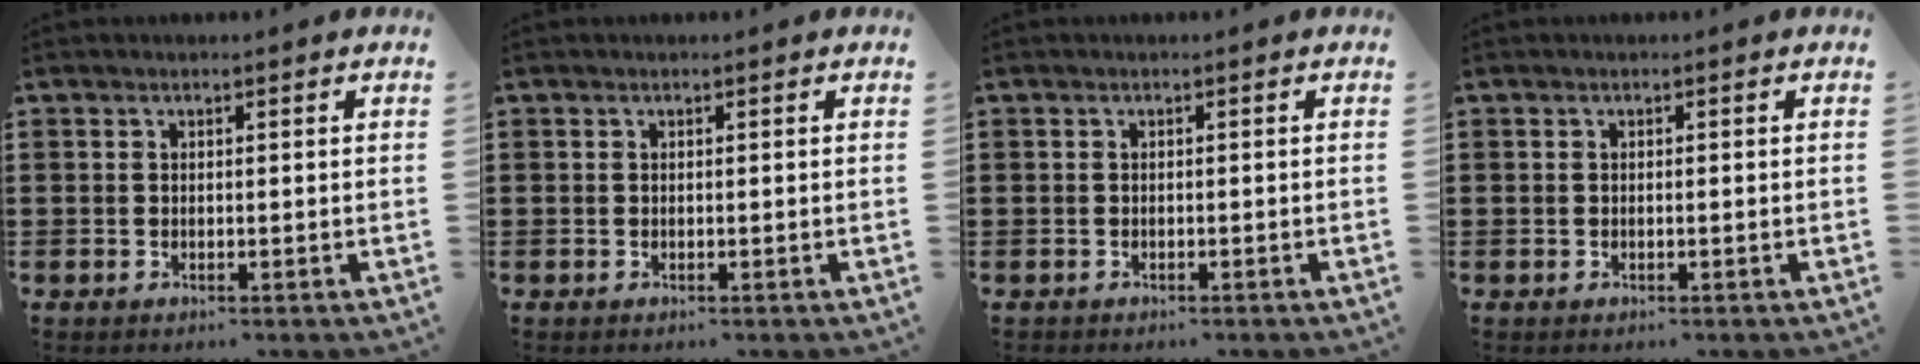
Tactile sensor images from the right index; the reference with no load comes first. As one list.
[{"total": 0.0}, {"total": 0.6, "force": [-0.5, 0.3, -0.1], "torque": [0.001, 0.003, -0.012]}, {"total": 0.0}]